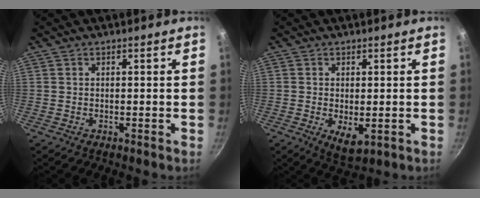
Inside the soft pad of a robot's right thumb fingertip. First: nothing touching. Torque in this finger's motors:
{"motor_torque": [-0.20, 0.36, 0.21, 0.19, 0.00]}